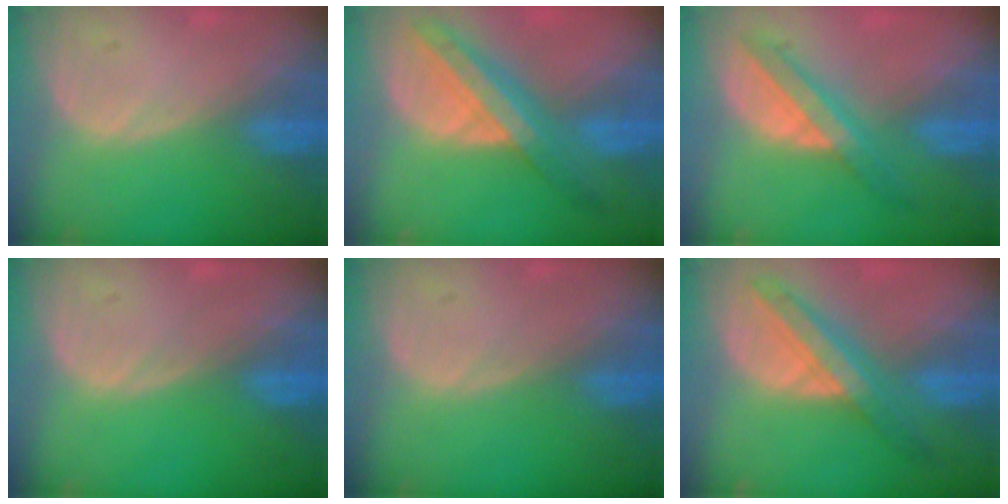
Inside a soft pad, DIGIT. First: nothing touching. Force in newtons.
{"total": 8.4, "press": 7.4, "slide": 4.0}
{"total": 5.7, "press": 5.5, "slide": 1.3}
{"total": 0.0}
{"total": 0.0}
{"total": 6.9, "press": 6.6, "slide": 1.7}